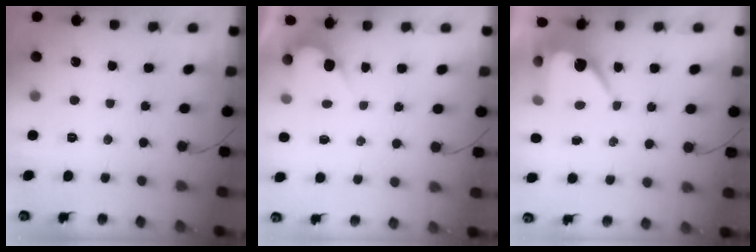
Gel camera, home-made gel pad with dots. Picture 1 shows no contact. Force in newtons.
{"total": 2.6, "press": 2.6, "slide": 0.1}
{"total": 7.1, "press": 7.1, "slide": 0.3}